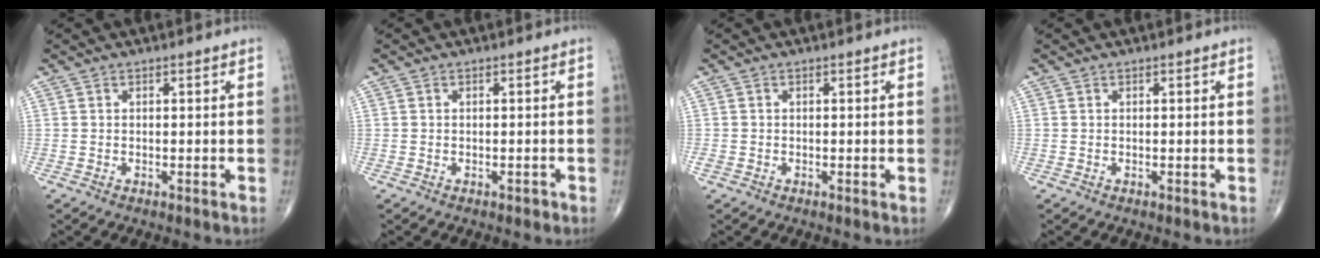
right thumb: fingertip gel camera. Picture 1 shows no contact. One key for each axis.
{"total": 0.7, "fx": -0.4, "fy": 0.4, "fz": 0.4, "tx": -0.003, "ty": 0.000, "tz": -0.007}
{"total": 1.1, "fx": -0.4, "fy": 0.8, "fz": 0.7, "tx": -0.016, "ty": -0.003, "tz": -0.009}
{"total": 0.0}